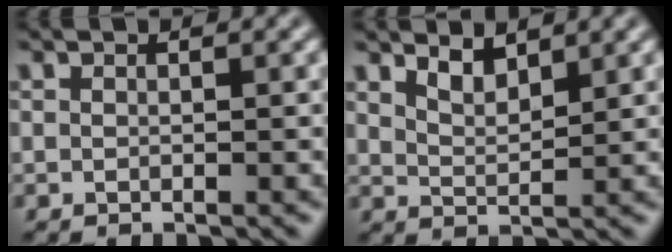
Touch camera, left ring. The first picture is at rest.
{"total": 2.2, "force": [1.8, 0.5, 1.1], "torque": [-0.021, -0.006, 0.036]}